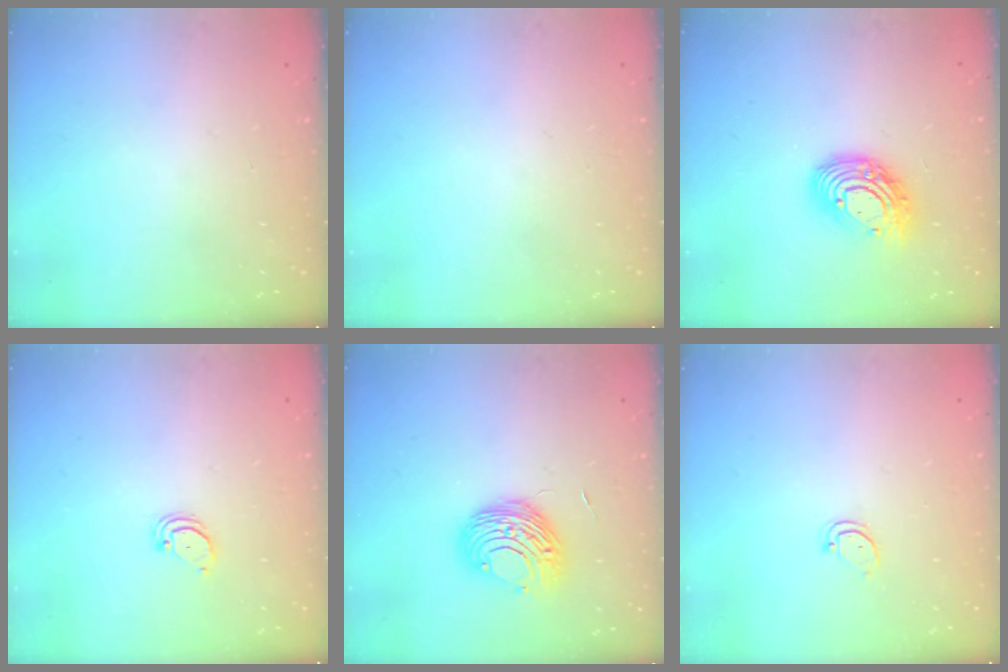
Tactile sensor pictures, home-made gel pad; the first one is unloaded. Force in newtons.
{"total": 0.0}
{"total": 12.4, "press": 12.4, "slide": 1.1}
{"total": 2.1, "press": 2.1, "slide": 0.2}
{"total": 10.0, "press": 10.0, "slide": 0.5}
{"total": 3.5, "press": 3.5, "slide": 0.4}